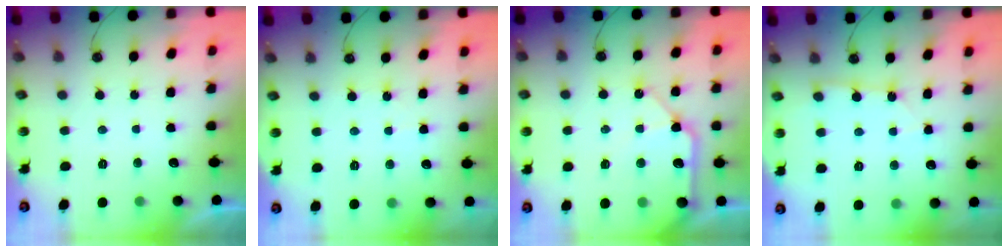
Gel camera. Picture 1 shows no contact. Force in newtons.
{"total": 3.0, "press": 2.9, "slide": 0.5}
{"total": 11.7, "press": 11.6, "slide": 1.6}
{"total": 2.7, "press": 2.7, "slide": 0.3}